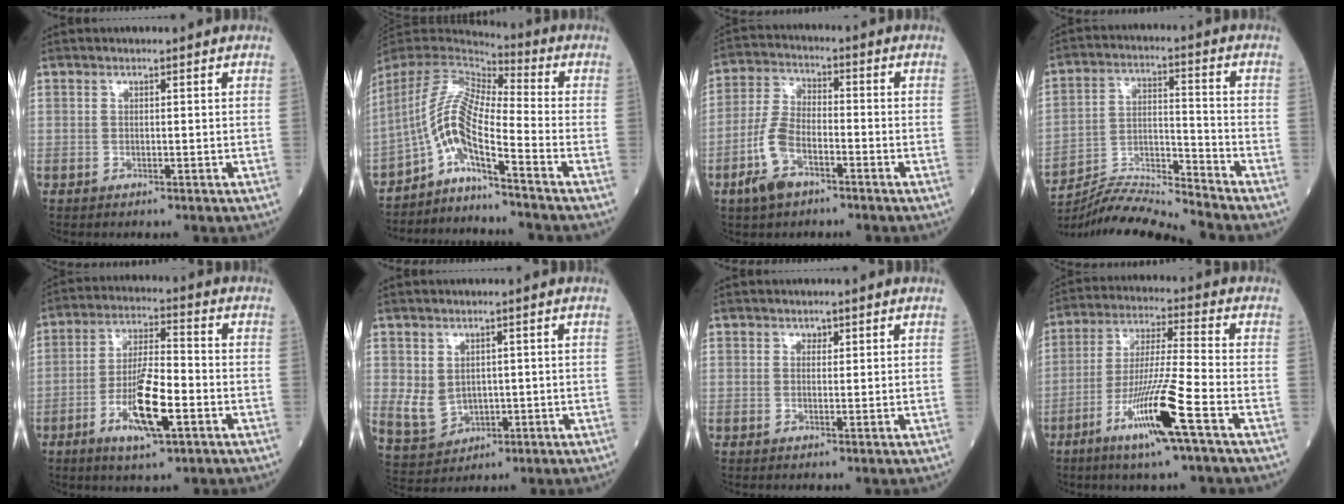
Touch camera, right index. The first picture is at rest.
{"total": 9.8, "force": [-6.1, 0.1, 7.7], "torque": [-0.156, 0.018, -0.114]}
{"total": 7.9, "force": [-4.0, 3.6, 5.8], "torque": [-0.137, 0.000, -0.079]}
{"total": 10.5, "force": [-10.1, -2.6, 0.9], "torque": [-0.023, 0.019, -0.185]}
{"total": 10.4, "force": [-4.0, 2.0, 9.4], "torque": [-0.180, -0.004, -0.068]}
{"total": 5.5, "force": [0.2, 4.6, 2.9], "torque": [-0.065, 0.006, 0.026]}
{"total": 0.8, "force": [0.5, 0.5, 0.2], "torque": [0.000, -0.002, 0.009]}
{"total": 12.5, "force": [-5.9, -0.8, 10.9], "torque": [-0.215, -0.017, -0.111]}